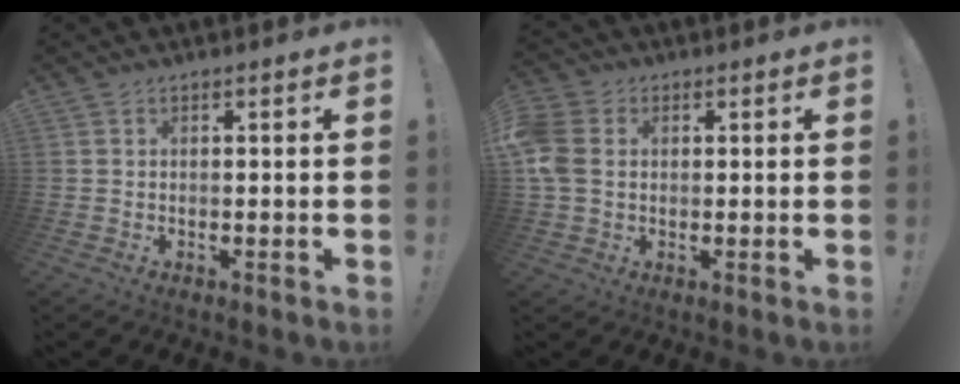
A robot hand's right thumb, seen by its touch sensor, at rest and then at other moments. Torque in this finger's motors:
{"motor_torque": [-0.05, 0.07, 0.49, 0.27, 0.17]}